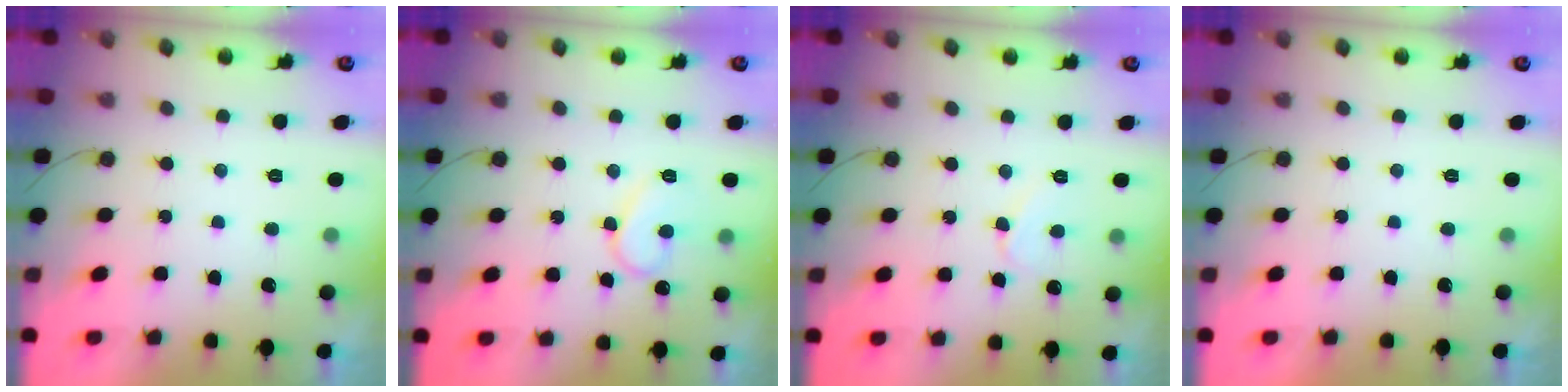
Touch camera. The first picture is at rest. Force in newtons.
{"total": 10.0, "press": 9.9, "slide": 1.0}
{"total": 5.3, "press": 5.2, "slide": 0.6}
{"total": 1.8, "press": 1.8, "slide": 0.1}